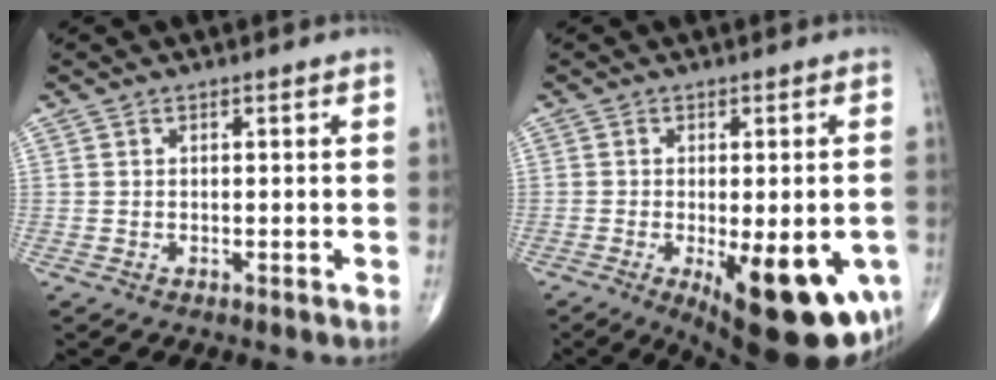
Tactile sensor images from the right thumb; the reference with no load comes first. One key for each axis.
{"total": 18.2, "fx": -6.3, "fy": 6.6, "fz": 15.8, "tx": -0.163, "ty": -0.015, "tz": -0.069}